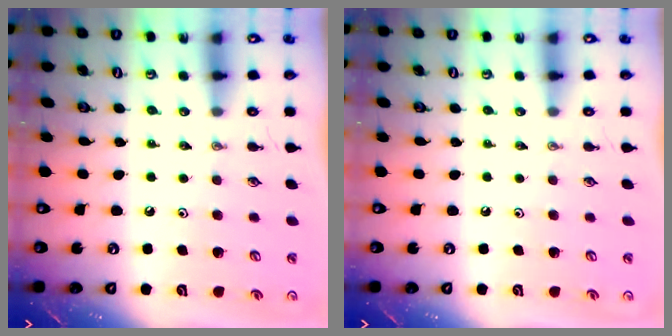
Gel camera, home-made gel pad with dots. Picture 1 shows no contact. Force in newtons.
{"total": 0.0}